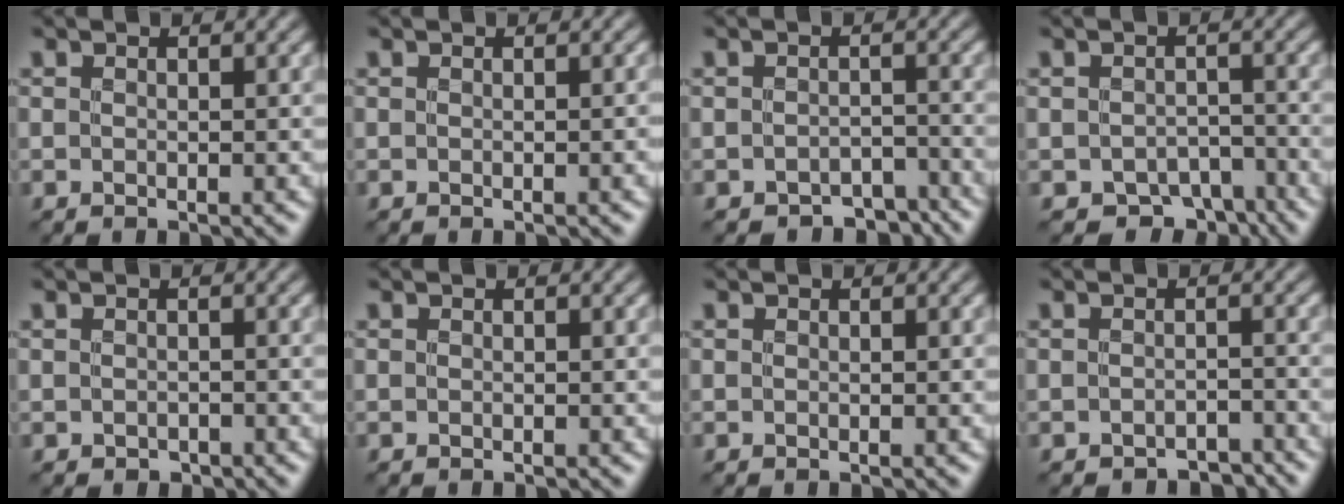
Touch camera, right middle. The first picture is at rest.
{"total": 0.9, "force": [-0.1, 0.2, 0.9], "torque": [-0.008, 0.001, -0.001]}
{"total": 2.9, "force": [-2.5, 1.3, 0.8], "torque": [-0.004, -0.001, -0.035]}
{"total": 3.7, "force": [-2.6, 2.1, 1.5], "torque": [-0.014, -0.009, -0.038]}
{"total": 0.7, "force": [-0.4, 0.5, 0.3], "torque": [-0.004, -0.005, -0.005]}
{"total": 0.0}
{"total": 0.0}
{"total": 1.9, "force": [-1.8, 0.6, 0.3], "torque": [0.002, 0.004, -0.024]}